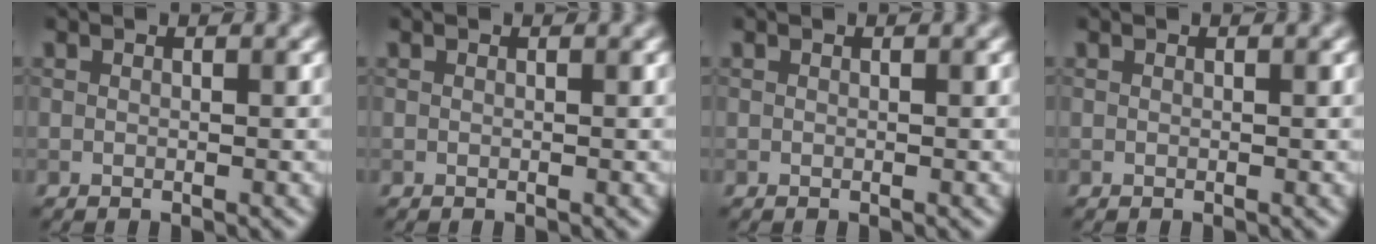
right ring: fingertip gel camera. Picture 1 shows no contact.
{"total": 0.0}
{"total": 0.0}
{"total": 0.0}